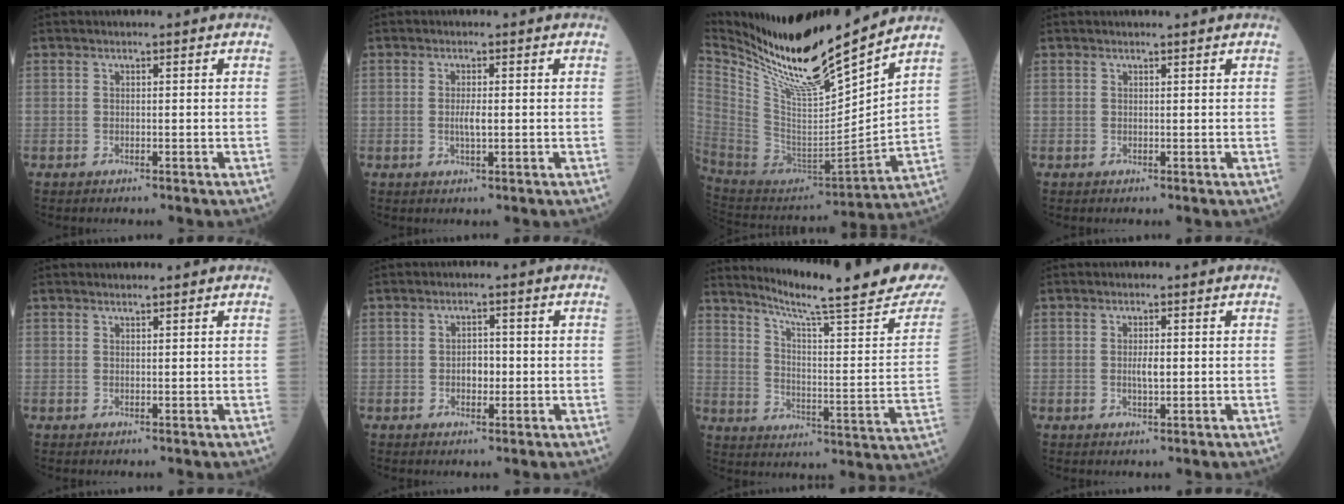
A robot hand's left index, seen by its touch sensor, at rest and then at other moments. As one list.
[{"total": 2.0, "force": [-0.1, 0.3, 1.9], "torque": [-0.041, -0.001, 0.000]}, {"total": 20.1, "force": [17.1, 0.1, 10.7], "torque": [-0.199, -0.028, 0.318]}, {"total": 1.7, "force": [1.6, 0.0, 0.6], "torque": [-0.011, 0.007, 0.021]}, {"total": 0.8, "force": [0.8, 0.0, 0.2], "torque": [-0.009, 0.003, 0.015]}, {"total": 2.5, "force": [-0.4, 1.5, 2.0], "torque": [-0.029, 0.004, -0.005]}, {"total": 24.4, "force": [20.8, 0.3, 12.8], "torque": [-0.186, -0.075, 0.271]}, {"total": 2.1, "force": [0.0, 0.5, 2.0], "torque": [-0.040, 0.000, 0.002]}]